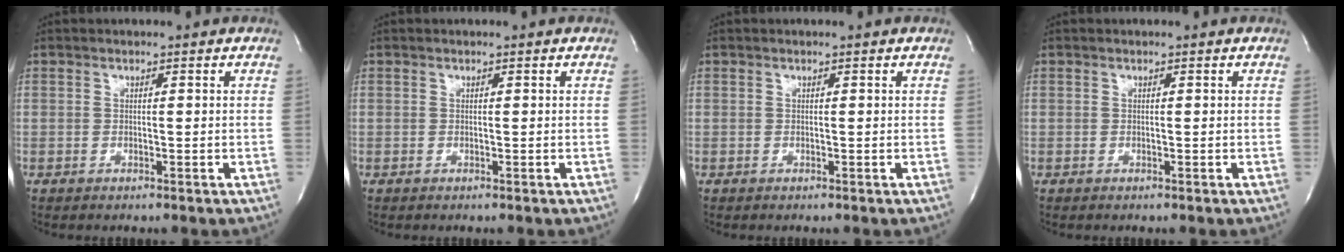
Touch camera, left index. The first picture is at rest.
{"total": 0.0}
{"total": 0.0}
{"total": 0.0}